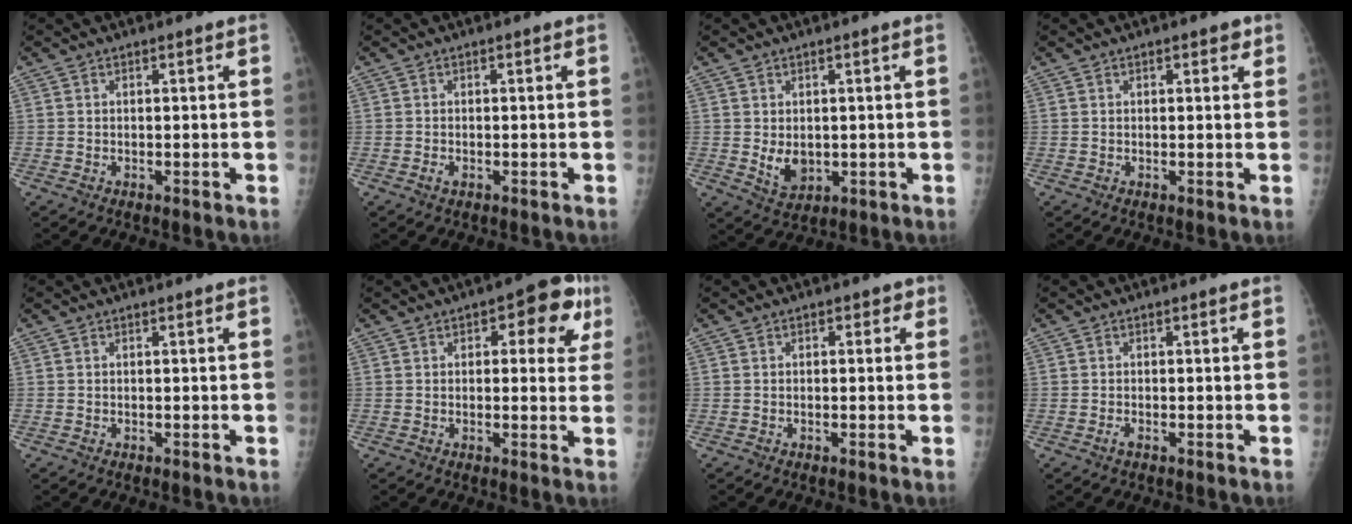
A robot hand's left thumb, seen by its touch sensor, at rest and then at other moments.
{"total": 1.0, "force": [-0.5, 0.5, 0.7], "torque": [-0.017, -0.001, -0.009]}
{"total": 3.6, "force": [-0.1, 2.6, 2.5], "torque": [-0.032, -0.008, 0.009]}
{"total": 1.8, "force": [1.0, 1.0, 1.2], "torque": [-0.001, -0.002, 0.011]}
{"total": 0.0}
{"total": 9.3, "force": [3.5, 4.8, 7.2], "torque": [-0.041, 0.006, 0.033]}
{"total": 1.8, "force": [0.6, 1.4, 1.1], "torque": [0.009, 0.004, -0.002]}
{"total": 0.8, "force": [-0.5, 0.1, 0.6], "torque": [-0.017, 0.000, -0.010]}